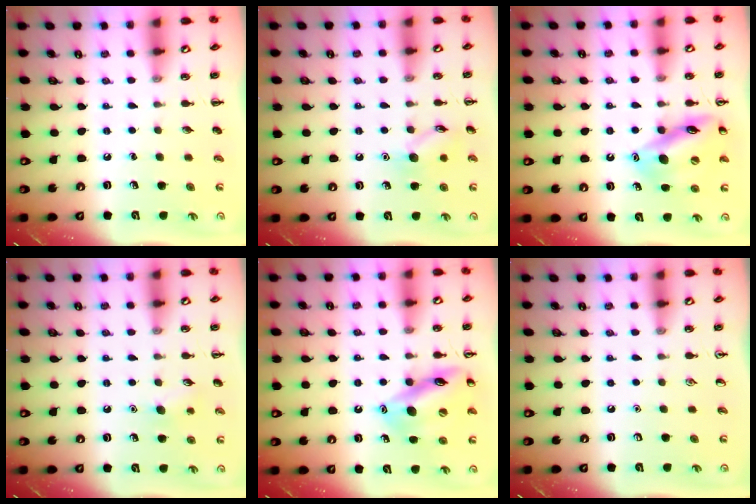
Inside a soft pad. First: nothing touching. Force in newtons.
{"total": 8.6, "press": 8.6, "slide": 0.9}
{"total": 14.2, "press": 14.1, "slide": 1.1}
{"total": 7.1, "press": 6.8, "slide": 2.1}
{"total": 14.2, "press": 14.1, "slide": 1.1}
{"total": 0.0}